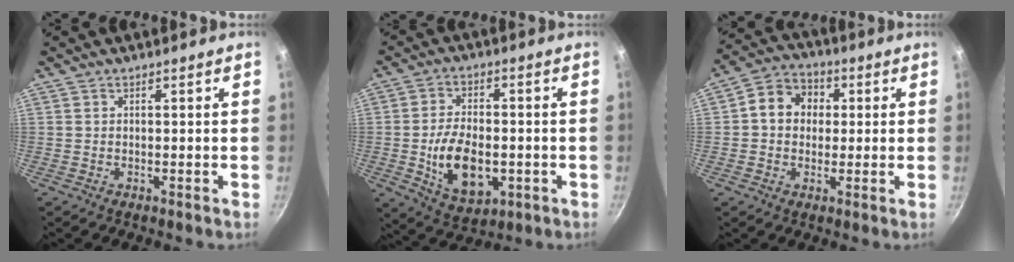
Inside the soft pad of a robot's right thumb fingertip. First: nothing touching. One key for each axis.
{"total": 13.0, "fx": -2.5, "fy": 7.7, "fz": 10.2, "tx": -0.159, "ty": 0.004, "tz": -0.031}
{"total": 8.8, "fx": 1.1, "fy": 7.5, "fz": 4.5, "tx": -0.045, "ty": 0.018, "tz": 0.000}